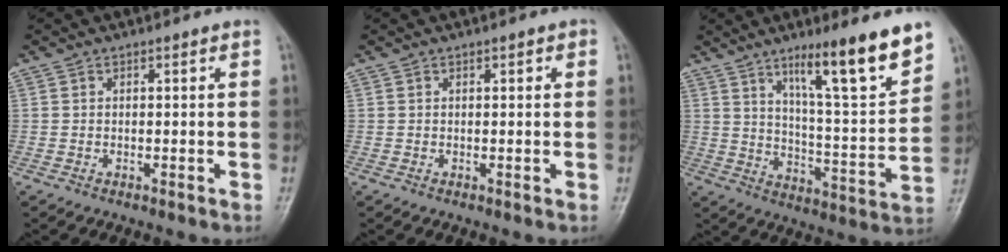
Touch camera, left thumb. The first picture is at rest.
{"total": 1.0, "force": [0.4, 0.5, 0.8], "torque": [-0.009, 0.001, 0.004]}
{"total": 16.3, "force": [10.8, 1.9, 12.1], "torque": [-0.171, -0.068, 0.177]}